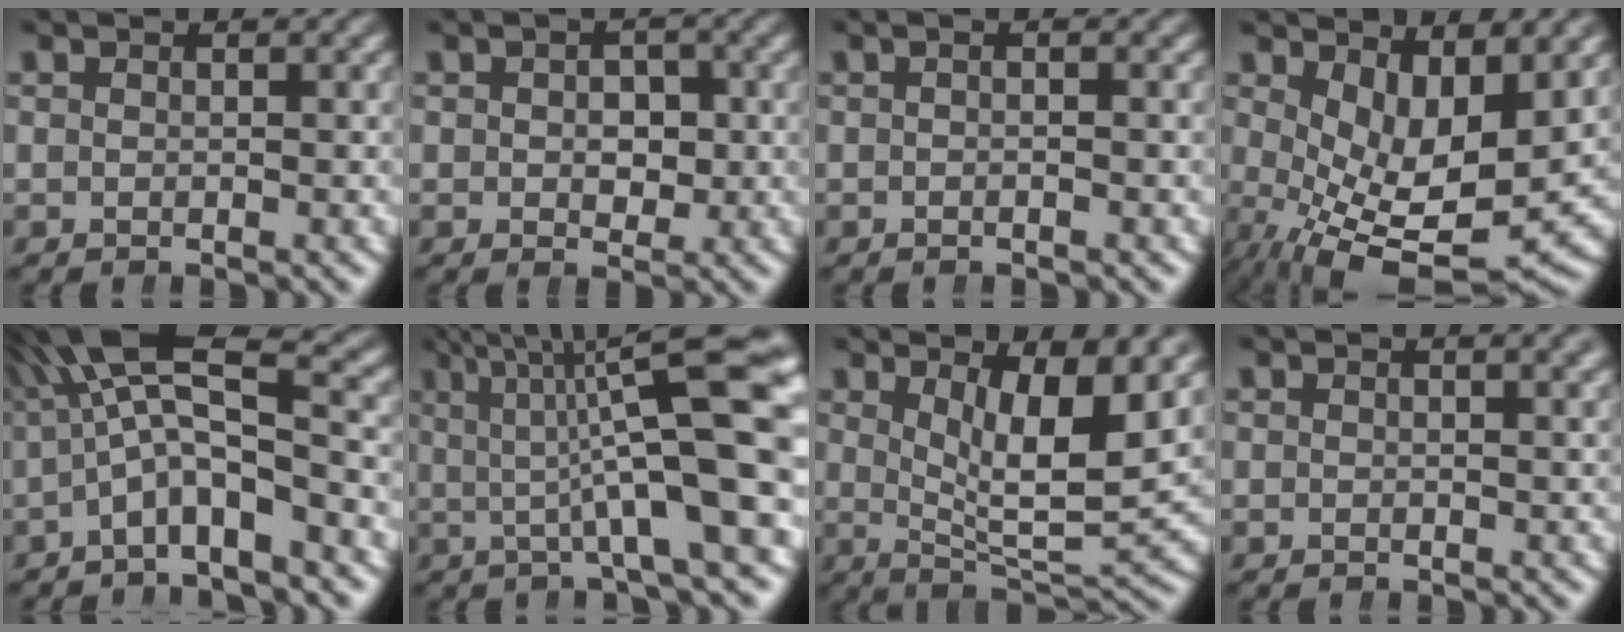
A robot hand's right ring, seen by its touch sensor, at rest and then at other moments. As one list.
[{"total": 2.0, "force": [0.0, 1.4, 1.3], "torque": [-0.004, -0.006, 0.004]}, {"total": 1.0, "force": [-0.3, -0.3, 0.9], "torque": [-0.009, 0.010, -0.012]}, {"total": 10.2, "force": [-2.1, 4.9, 8.7], "torque": [-0.139, -0.048, -0.008]}, {"total": 6.8, "force": [1.1, 3.0, 5.9], "torque": [-0.108, -0.001, 0.016]}, {"total": 9.8, "force": [2.2, 1.9, 9.4], "torque": [-0.099, 0.015, 0.033]}, {"total": 8.4, "force": [2.9, 3.2, 7.2], "torque": [-0.105, -0.021, 0.051]}, {"total": 1.0, "force": [0.7, -0.4, 0.5], "torque": [0.000, 0.005, 0.010]}]